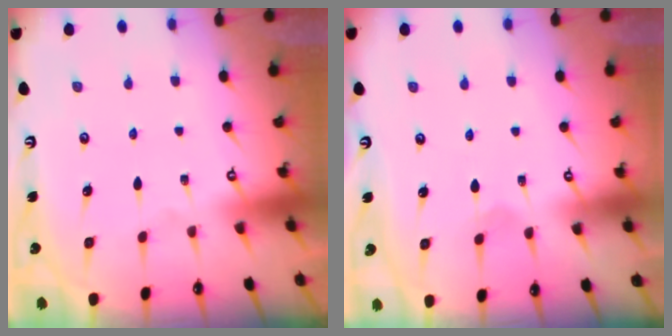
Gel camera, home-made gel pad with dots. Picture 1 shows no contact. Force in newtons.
{"total": 1.5, "press": 1.4, "slide": 0.1}